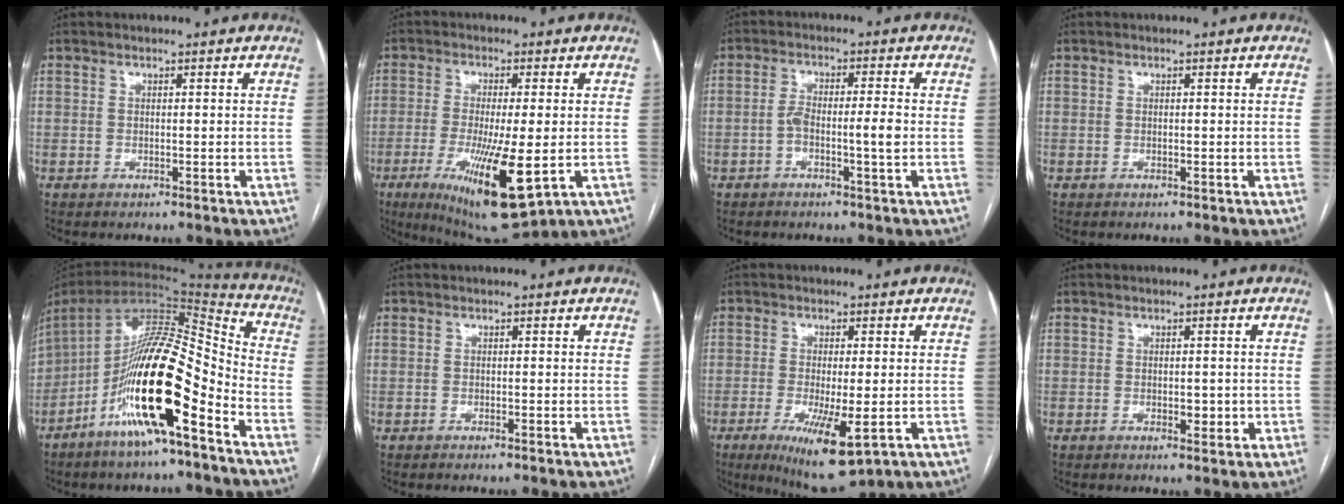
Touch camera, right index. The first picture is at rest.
{"total": 14.4, "force": [-4.4, 2.5, 13.5], "torque": [-0.238, -0.040, -0.062]}
{"total": 4.5, "force": [-1.2, 0.3, 4.3], "torque": [-0.082, 0.010, -0.020]}
{"total": 0.0}
{"total": 19.2, "force": [-8.8, 3.7, 16.7], "torque": [-0.301, 0.001, -0.150]}
{"total": 0.0}
{"total": 10.2, "force": [-4.0, 2.2, 9.2], "torque": [-0.153, -0.027, -0.057]}
{"total": 2.2, "force": [-0.4, 1.2, 1.8], "torque": [-0.025, -0.002, -0.001]}